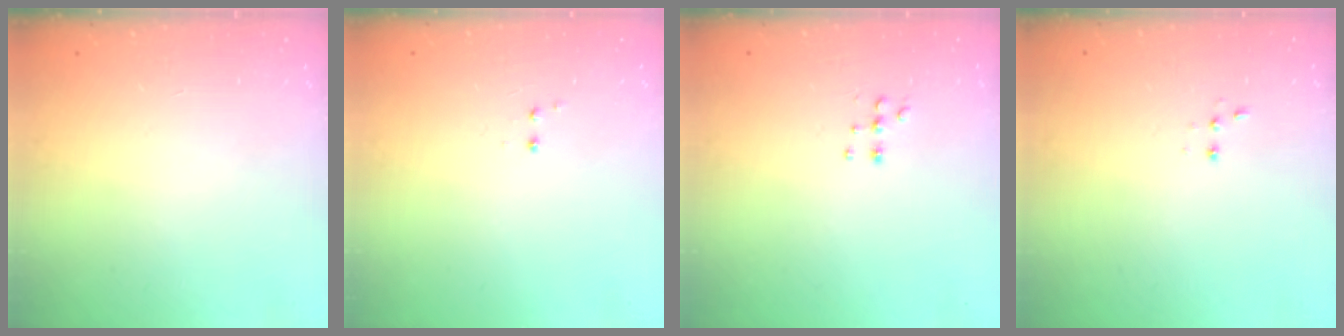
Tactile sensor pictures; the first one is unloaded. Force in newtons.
{"total": 1.2, "press": 1.0, "slide": 0.6}
{"total": 5.3, "press": 5.2, "slide": 0.5}
{"total": 2.8, "press": 2.7, "slide": 0.7}